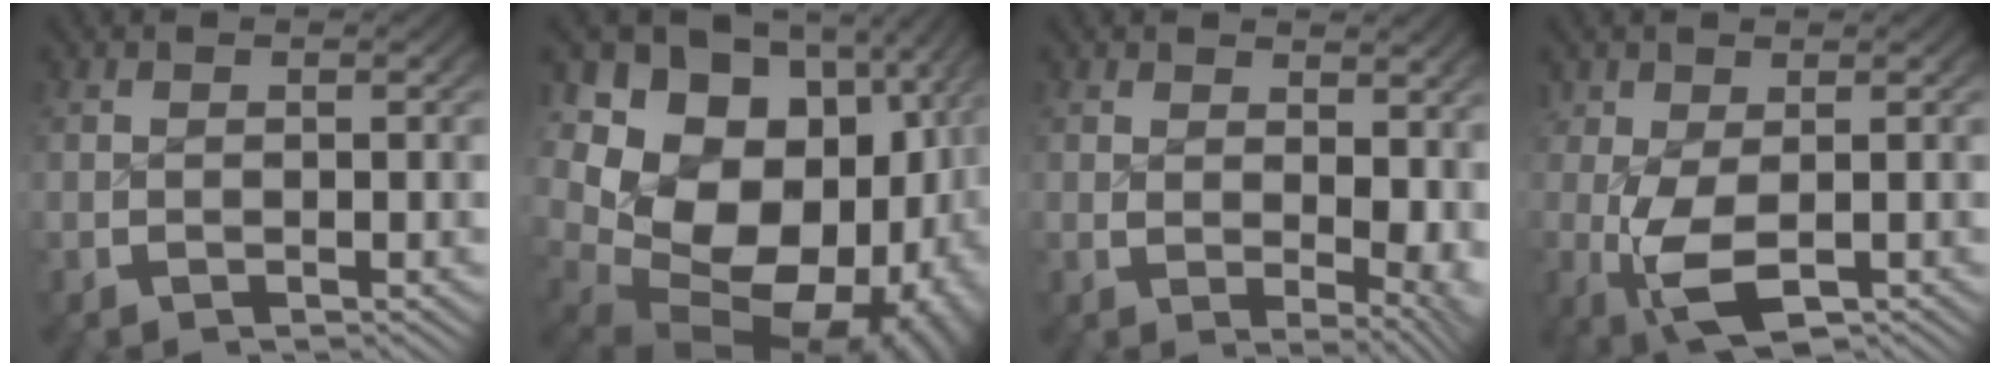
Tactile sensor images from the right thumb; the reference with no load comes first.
{"total": 23.0, "force": [-1.4, 16.4, 16.0], "torque": [-0.295, -0.063, 0.001]}
{"total": 3.9, "force": [0.8, 2.0, 3.3], "torque": [-0.033, -0.021, 0.022]}
{"total": 5.5, "force": [-1.5, 3.2, 4.2], "torque": [-0.100, -0.037, 0.001]}